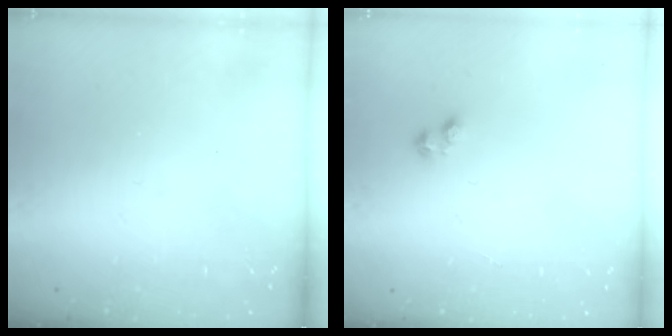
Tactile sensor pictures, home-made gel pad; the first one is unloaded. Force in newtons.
{"total": 1.2, "press": 1.0, "slide": 0.6}